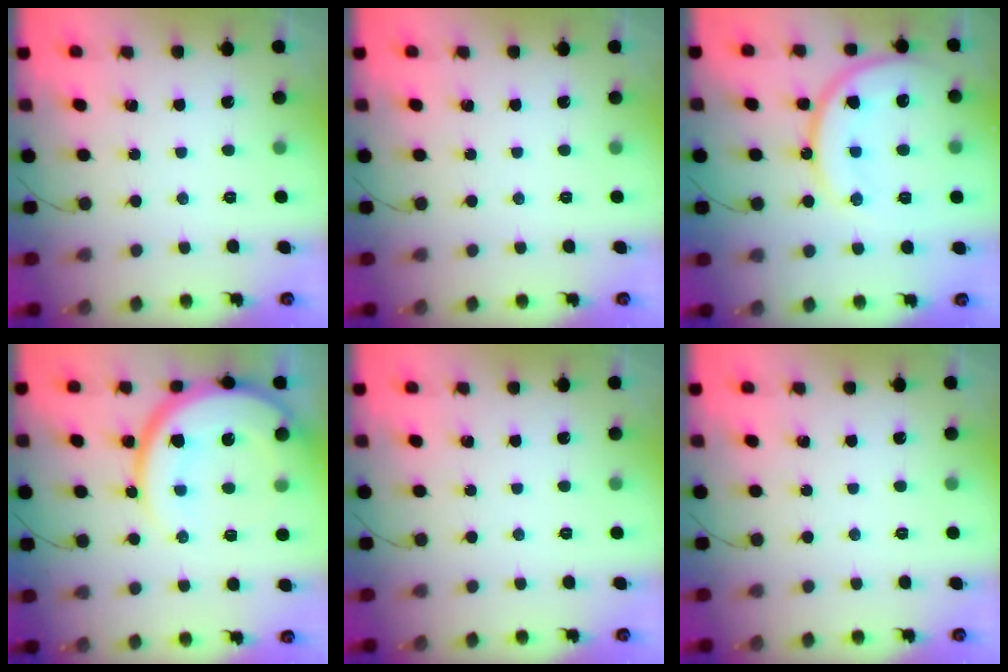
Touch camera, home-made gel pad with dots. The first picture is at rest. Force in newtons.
{"total": 0.0}
{"total": 17.7, "press": 17.6, "slide": 1.8}
{"total": 17.2, "press": 17.1, "slide": 1.4}
{"total": 0.0}
{"total": 0.0}